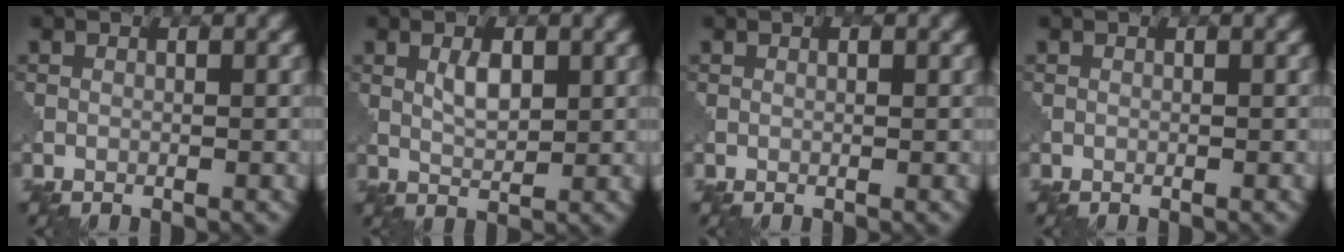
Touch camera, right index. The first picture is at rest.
{"total": 2.3, "force": [1.1, 1.0, 1.7], "torque": [-0.036, -0.002, 0.025]}
{"total": 0.6, "force": [0.4, 0.0, 0.5], "torque": [-0.006, -0.003, 0.009]}
{"total": 0.0}